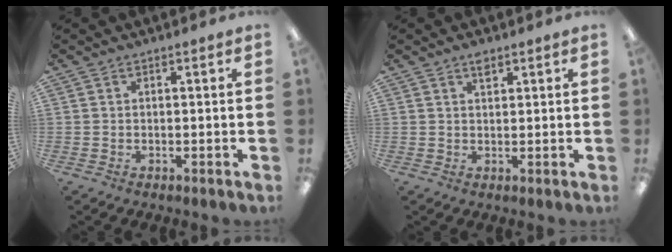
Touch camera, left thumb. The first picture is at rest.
{"total": 2.3, "force": [1.6, 1.0, 1.3], "torque": [-0.014, -0.006, 0.025]}